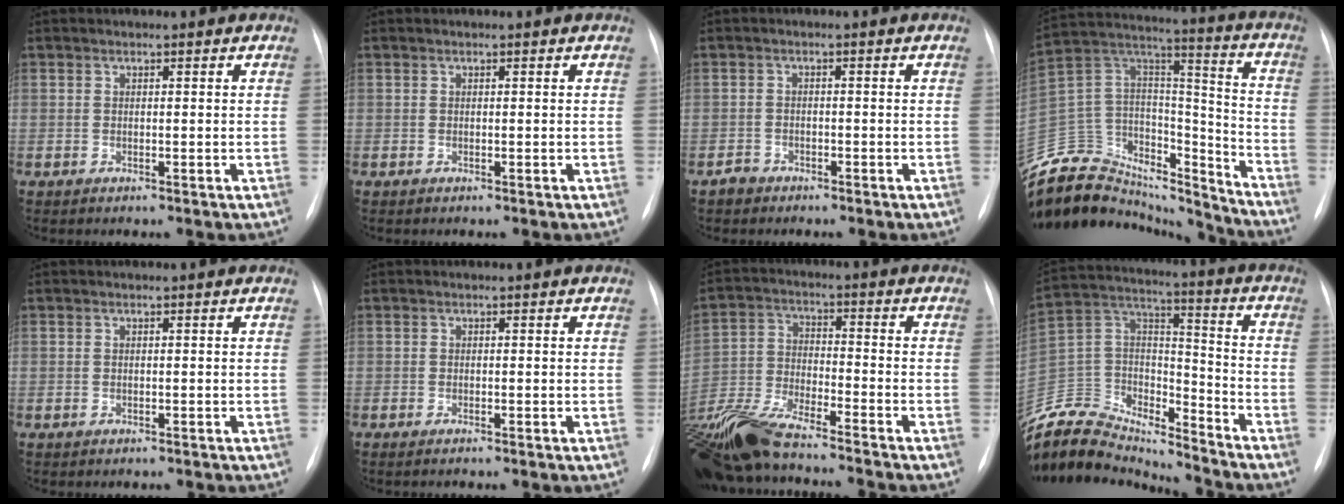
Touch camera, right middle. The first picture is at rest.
{"total": 0.0}
{"total": 1.7, "force": [-1.4, 1.0, 0.0], "torque": [-0.006, 0.003, -0.026]}
{"total": 27.9, "force": [-25.5, 8.6, 7.2], "torque": [-0.175, 0.042, -0.403]}
{"total": 0.7, "force": [-0.6, 0.3, 0.1], "torque": [-0.006, 0.000, -0.008]}
{"total": 0.9, "force": [-0.7, 0.0, 0.5], "torque": [-0.009, -0.002, -0.009]}
{"total": 16.9, "force": [-14.7, 1.2, 8.3], "torque": [-0.182, -0.026, -0.272]}
{"total": 23.9, "force": [-22.5, 5.9, 5.4], "torque": [-0.143, 0.029, -0.376]}